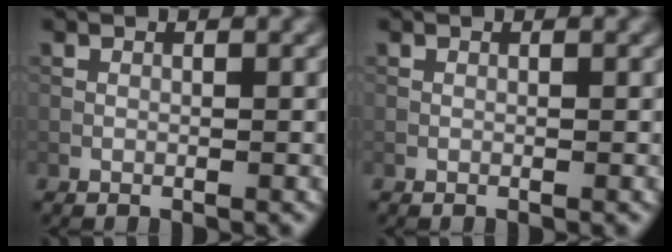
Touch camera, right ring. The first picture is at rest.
{"total": 0.0}